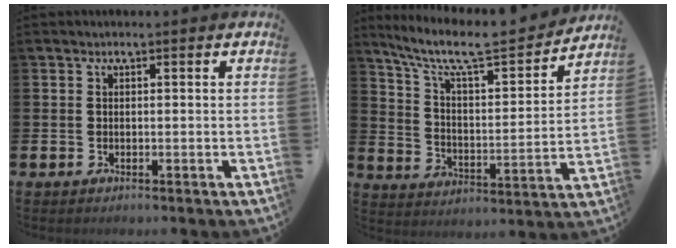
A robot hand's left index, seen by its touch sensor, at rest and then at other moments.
{"total": 9.5, "force": [8.1, 2.0, 4.4], "torque": [-0.113, -0.054, 0.135]}